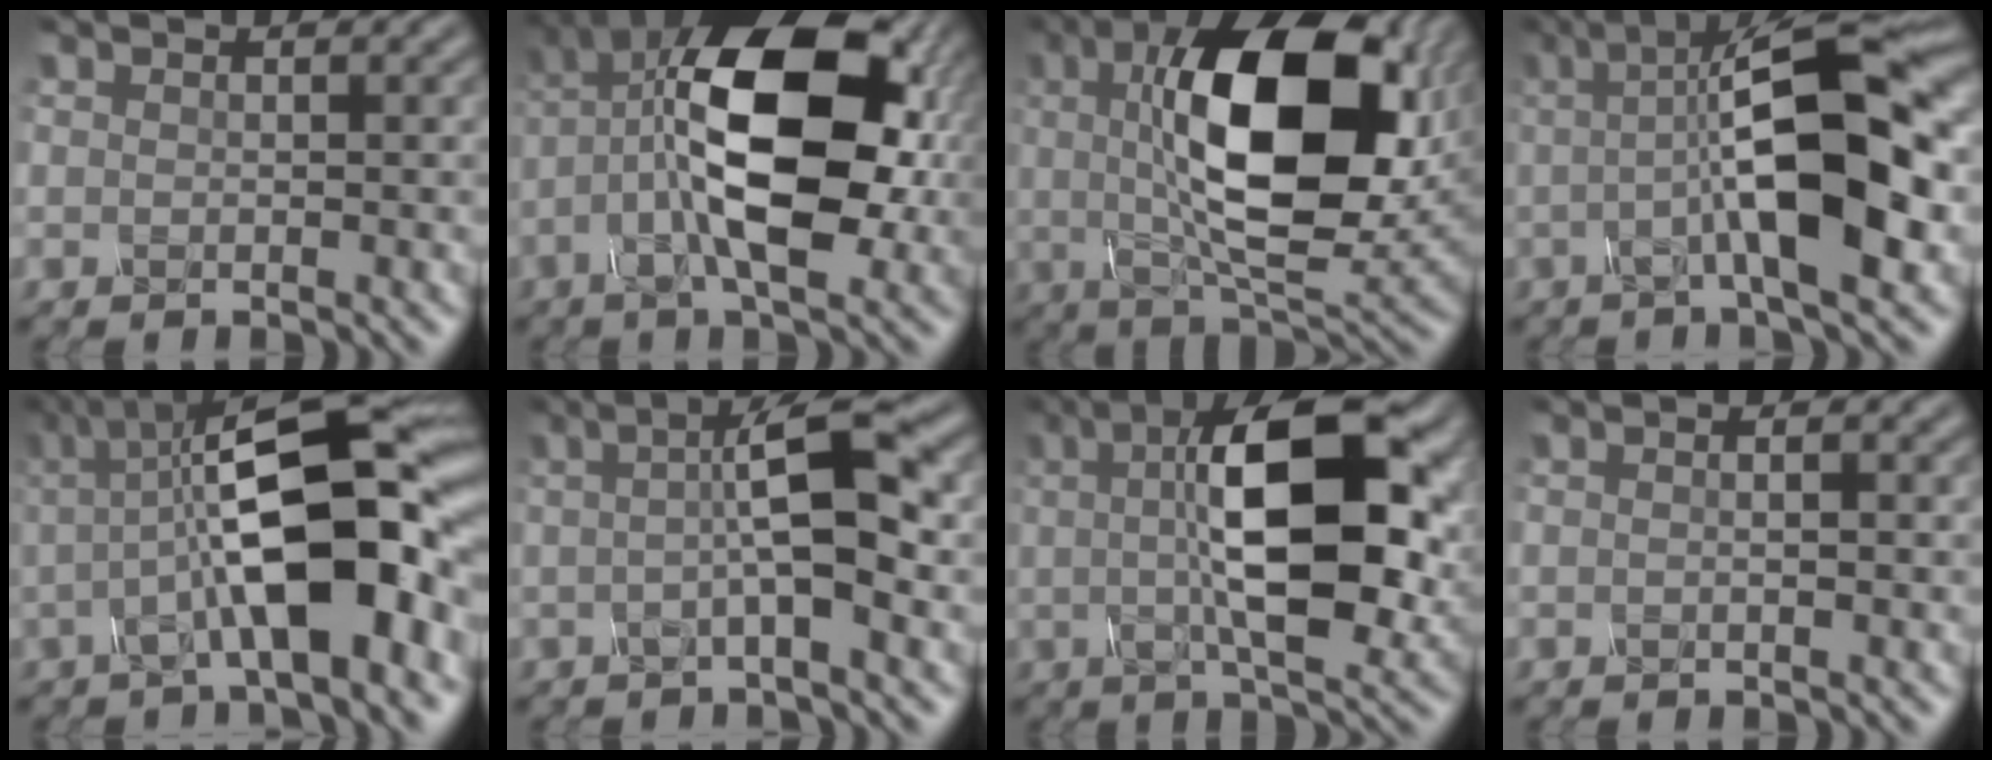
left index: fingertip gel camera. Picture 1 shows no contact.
{"total": 13.9, "force": [-0.2, 6.5, 12.3], "torque": [-0.212, 0.021, -0.016]}
{"total": 14.5, "force": [2.7, 6.3, 12.8], "torque": [-0.207, 0.009, 0.041]}
{"total": 11.7, "force": [0.1, 3.0, 11.3], "torque": [-0.166, 0.024, -0.010]}
{"total": 12.6, "force": [-0.5, 4.2, 11.9], "torque": [-0.183, 0.012, -0.016]}
{"total": 6.2, "force": [0.4, 1.2, 6.1], "torque": [-0.095, 0.015, -0.001]}
{"total": 13.1, "force": [2.2, 4.5, 12.1], "torque": [-0.184, 0.009, 0.031]}
{"total": 2.6, "force": [0.7, 1.3, 2.1], "torque": [-0.002, 0.007, -0.019]}